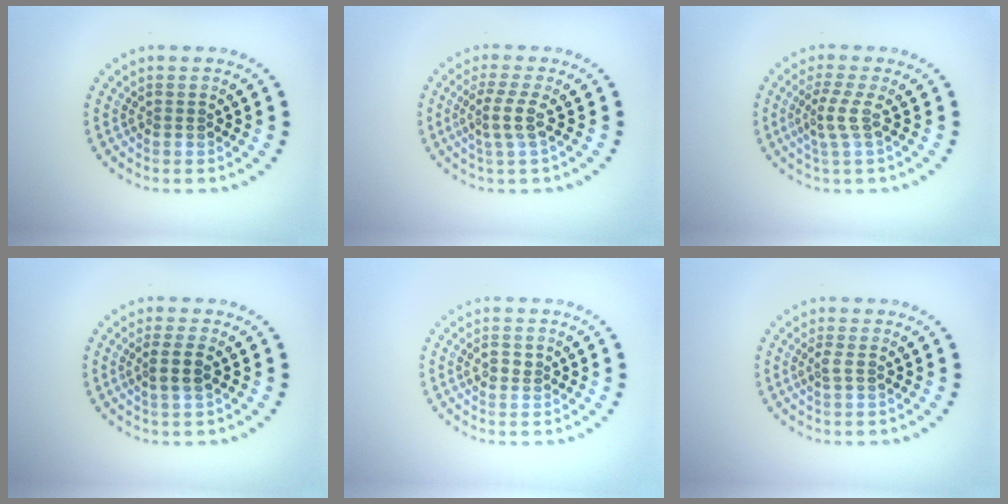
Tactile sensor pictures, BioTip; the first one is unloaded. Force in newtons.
{"total": 2.3, "press": 1.7, "slide": 1.5}
{"total": 2.1, "press": 1.5, "slide": 1.6}
{"total": 1.9, "press": 1.7, "slide": 0.8}
{"total": 1.2, "press": 1.1, "slide": 0.3}
{"total": 0.9, "press": 0.7, "slide": 0.5}